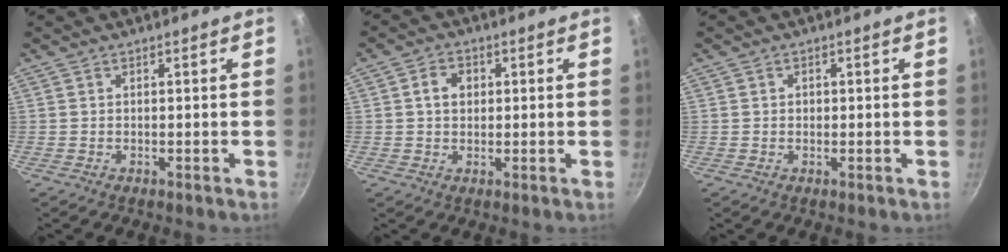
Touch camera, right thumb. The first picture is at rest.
{"total": 4.1, "force": [0.7, 3.2, 2.4], "torque": [-0.025, 0.007, 0.008]}
{"total": 0.9, "force": [0.1, 0.8, 0.4], "torque": [-0.002, 0.004, 0.002]}